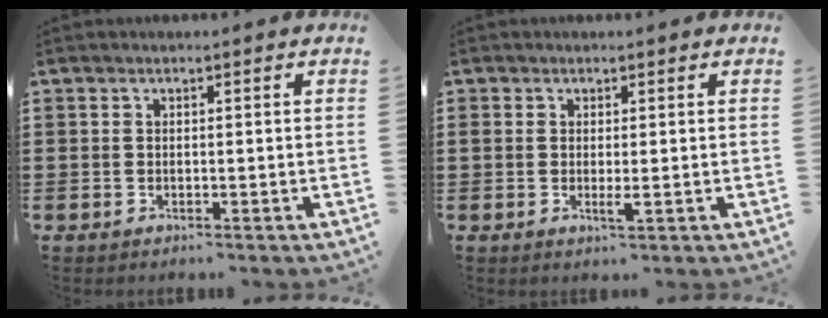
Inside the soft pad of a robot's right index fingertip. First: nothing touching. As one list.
[{"total": 1.7, "force": [-0.1, 0.6, 1.6], "torque": [-0.031, -0.001, -0.001]}]